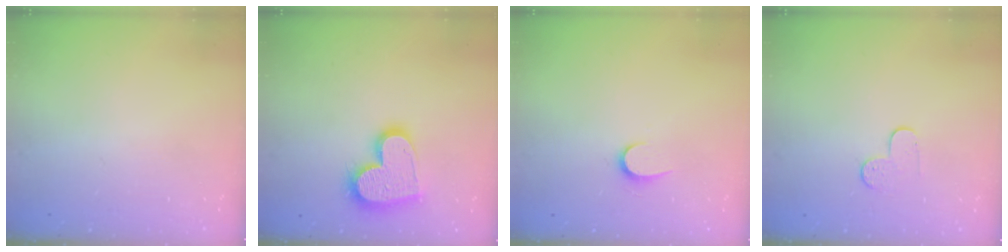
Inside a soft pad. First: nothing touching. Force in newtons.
{"total": 16.9, "press": 16.8, "slide": 1.3}
{"total": 5.6, "press": 5.5, "slide": 0.6}
{"total": 5.8, "press": 5.7, "slide": 0.6}